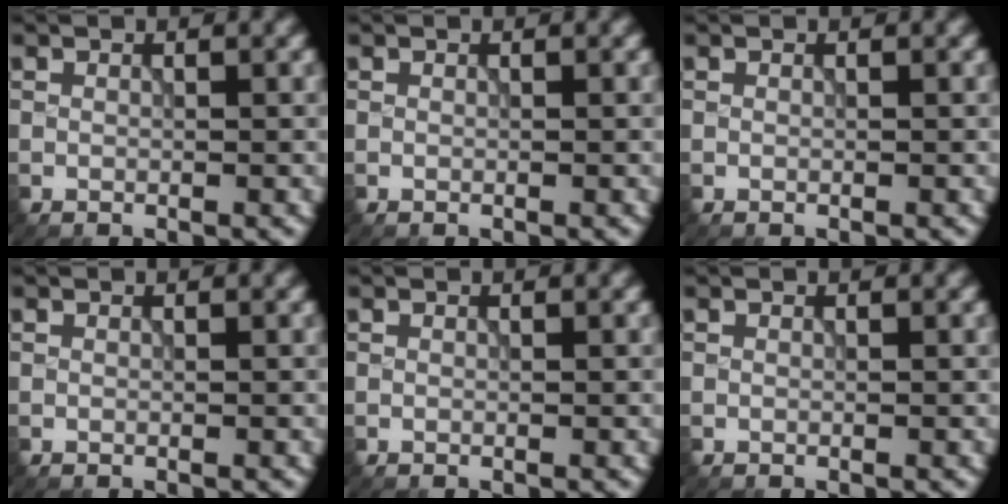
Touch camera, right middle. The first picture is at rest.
{"total": 0.0}
{"total": 0.0}
{"total": 0.0}
{"total": 0.0}
{"total": 0.0}